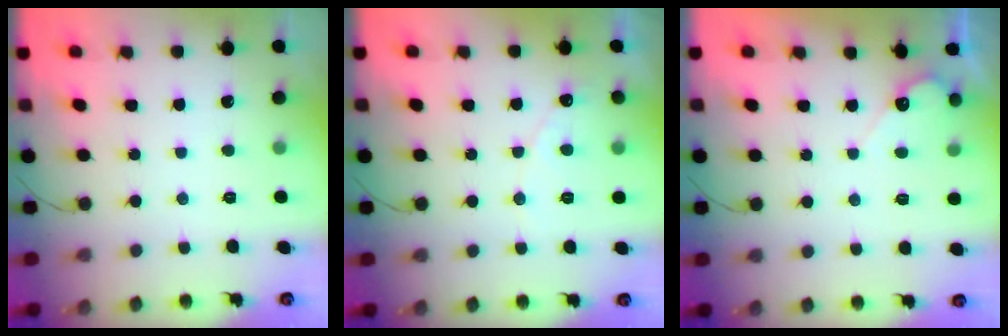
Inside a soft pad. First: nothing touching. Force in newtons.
{"total": 3.9, "press": 3.9, "slide": 0.2}
{"total": 3.7, "press": 3.7, "slide": 0.2}